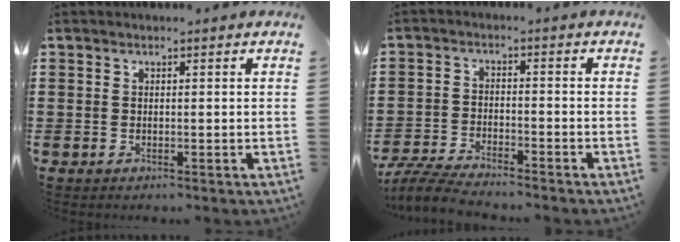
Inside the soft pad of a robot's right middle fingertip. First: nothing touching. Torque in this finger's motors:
{"motor_torque": [0.07, -0.02, 0.04, 0.04]}